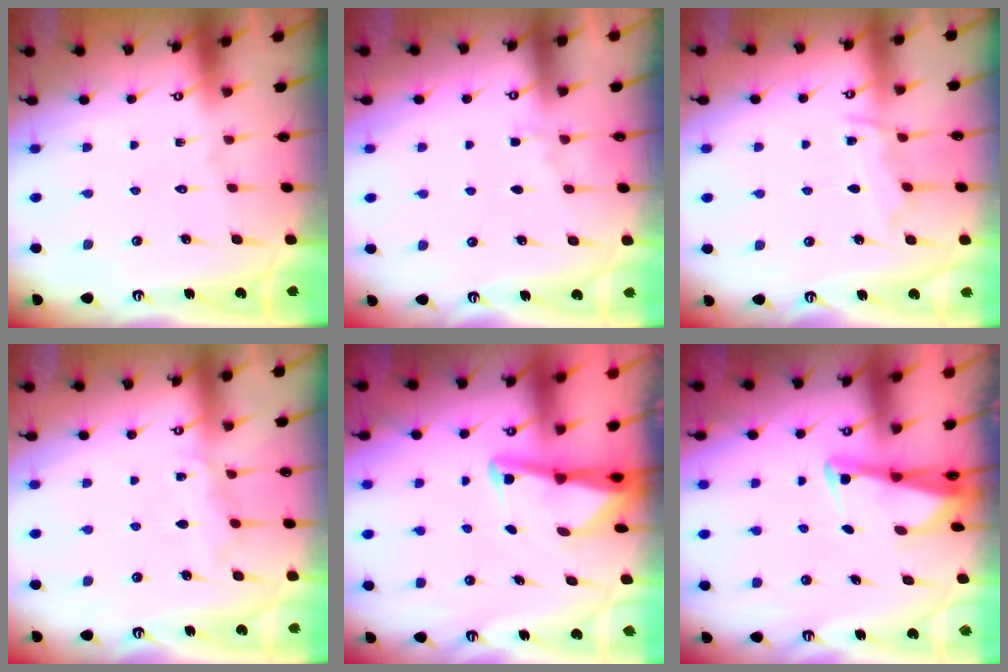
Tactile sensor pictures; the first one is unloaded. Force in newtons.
{"total": 2.6, "press": 2.6, "slide": 0.4}
{"total": 6.6, "press": 6.6, "slide": 0.5}
{"total": 5.2, "press": 5.2, "slide": 0.2}
{"total": 3.1, "press": 3.1, "slide": 0.4}
{"total": 2.8, "press": 2.8, "slide": 0.3}